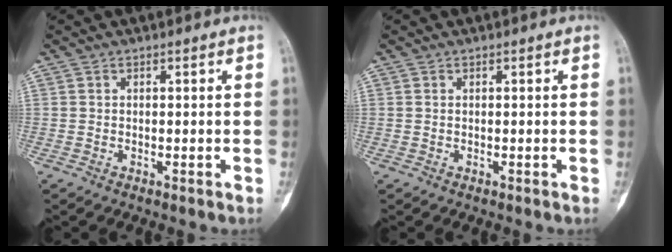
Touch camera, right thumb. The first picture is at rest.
{"total": 0.0}